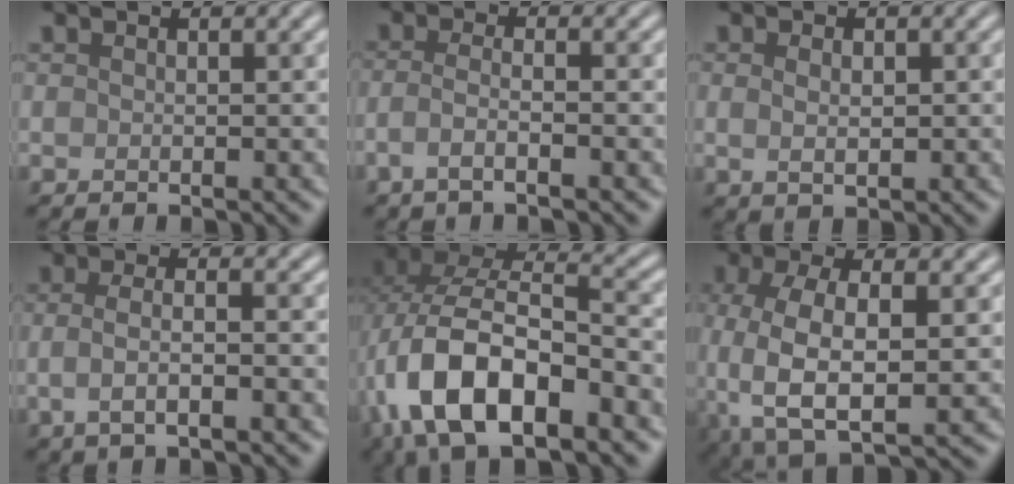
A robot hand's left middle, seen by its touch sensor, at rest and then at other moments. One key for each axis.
{"total": 2.6, "fx": -1.3, "fy": 0.7, "fz": 2.1, "tx": -0.034, "ty": 0.000, "tz": -0.038}
{"total": 1.8, "fx": 0.2, "fy": 1.1, "fz": 1.4, "tx": -0.025, "ty": -0.002, "tz": 0.007}
{"total": 3.5, "fx": -0.7, "fy": 1.2, "fz": 3.2, "tx": -0.059, "ty": -0.005, "tz": -0.016}
{"total": 12.7, "fx": -4.3, "fy": 6.6, "fz": 10.0, "tx": -0.199, "ty": -0.002, "tz": -0.075}
{"total": 8.4, "fx": -2.0, "fy": 3.9, "fz": 7.1, "tx": -0.157, "ty": -0.014, "tz": -0.035}